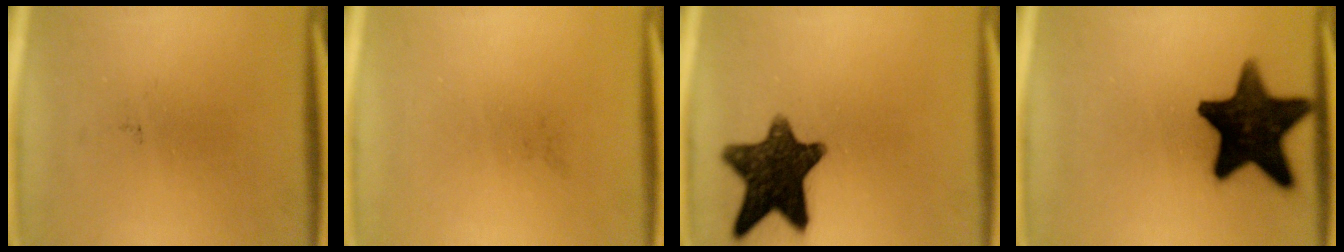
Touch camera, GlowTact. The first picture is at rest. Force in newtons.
{"total": 0.0}
{"total": 13.4}
{"total": 17.9}